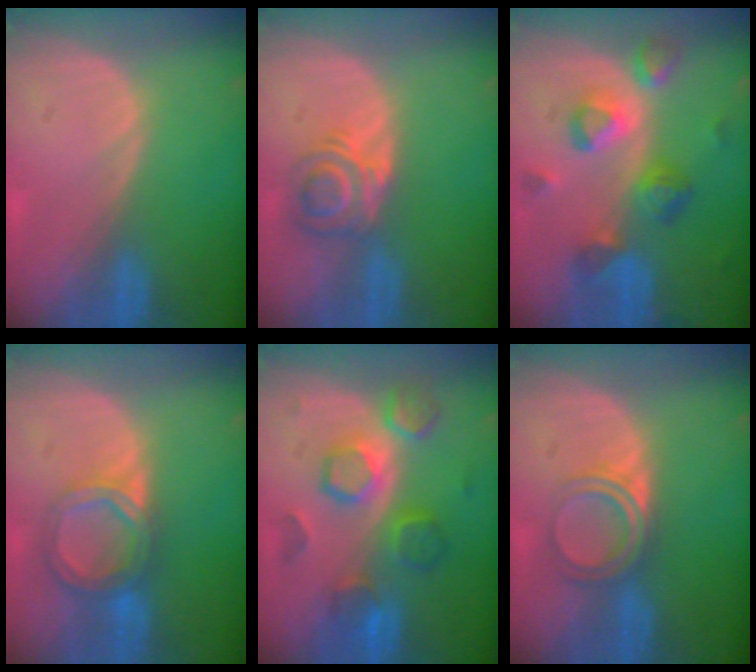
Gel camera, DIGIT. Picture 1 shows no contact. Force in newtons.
{"total": 5.8, "press": 4.9, "slide": 3.0}
{"total": 8.7, "press": 8.0, "slide": 3.5}
{"total": 6.4, "press": 5.7, "slide": 3.0}
{"total": 8.4, "press": 8.3, "slide": 1.3}
{"total": 4.7, "press": 4.2, "slide": 2.1}